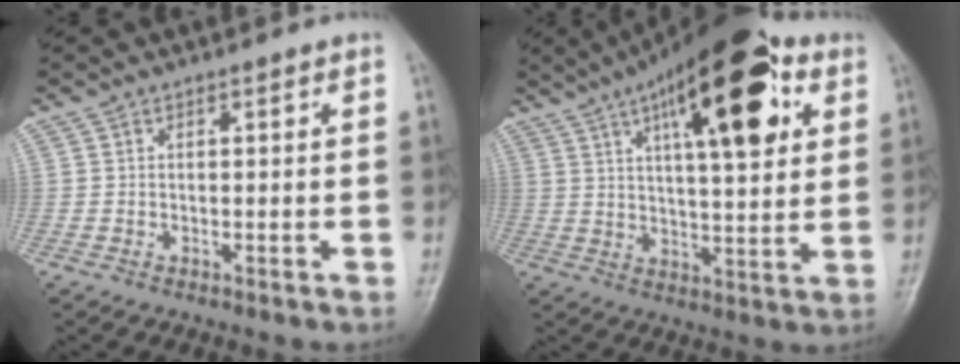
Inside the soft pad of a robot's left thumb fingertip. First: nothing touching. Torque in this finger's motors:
{"motor_torque": [1.99, 2.00, 1.59, -1.18, 0.43]}